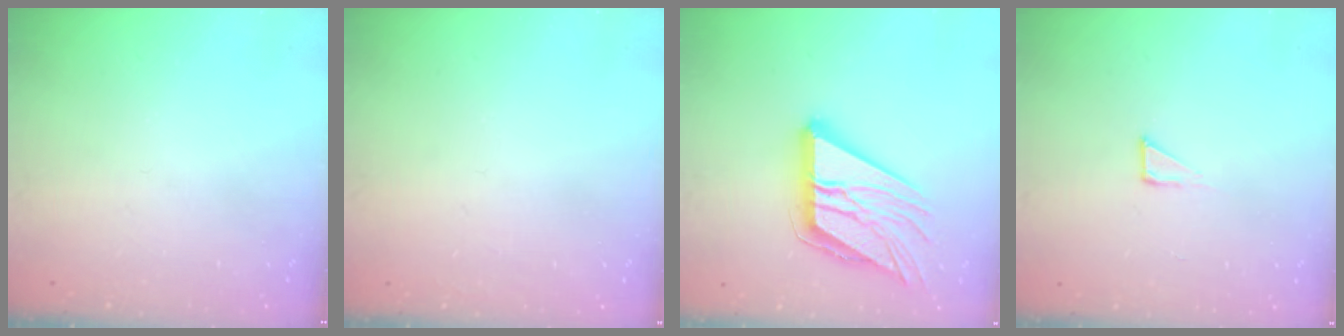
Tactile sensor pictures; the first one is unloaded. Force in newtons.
{"total": 1.5, "press": 1.5, "slide": 0.1}
{"total": 19.1, "press": 19.0, "slide": 2.2}
{"total": 2.1, "press": 2.1, "slide": 0.1}